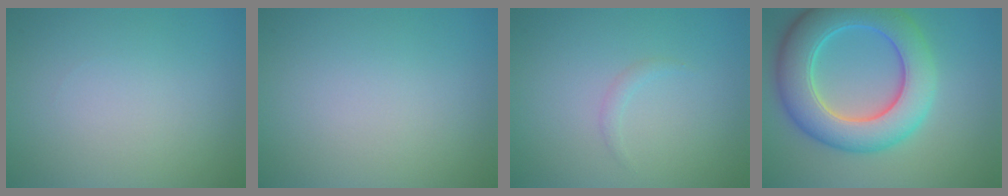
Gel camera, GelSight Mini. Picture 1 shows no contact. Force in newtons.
{"total": 0.0}
{"total": 0.7, "press": 0.7, "slide": 0.1}
{"total": 9.1, "press": 9.1, "slide": 0.3}